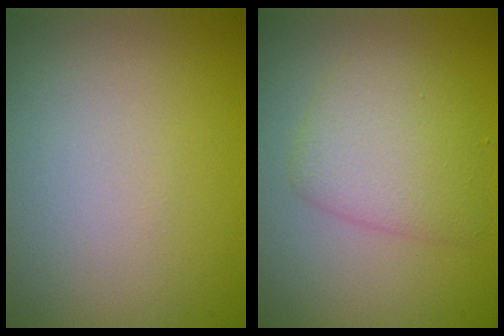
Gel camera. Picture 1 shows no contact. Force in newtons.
{"total": 3.4, "press": 3.4, "slide": 0.1}